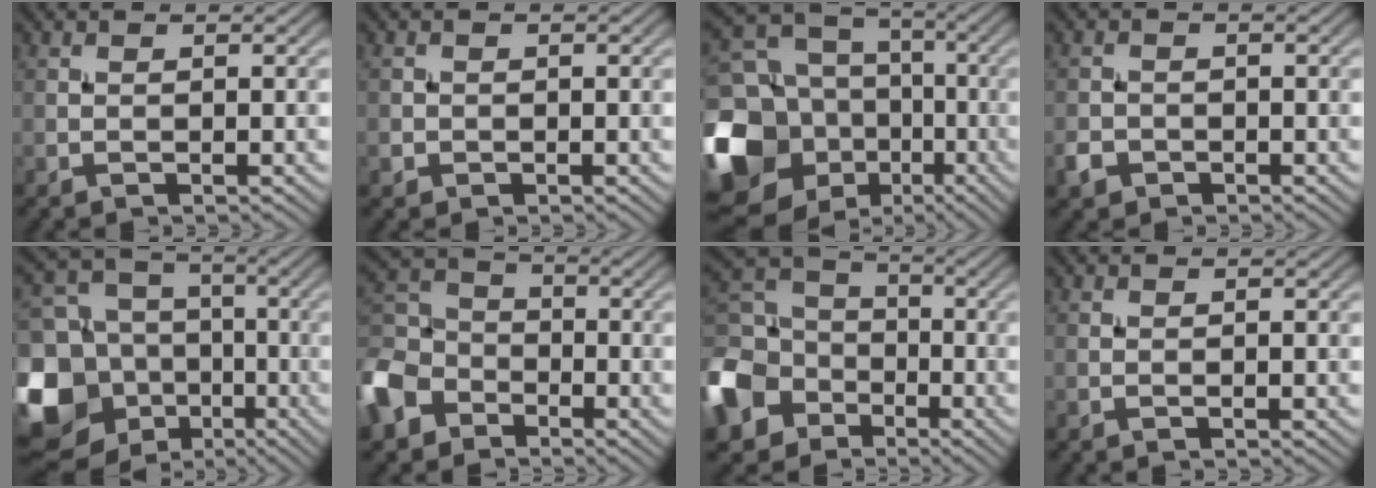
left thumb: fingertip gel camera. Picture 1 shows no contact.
{"total": 1.5, "force": [-0.4, 1.4, 0.2], "torque": [0.003, -0.005, -0.010]}
{"total": 19.5, "force": [-4.6, 16.4, 9.4], "torque": [-0.269, -0.022, -0.080]}
{"total": 2.2, "force": [-1.2, 1.7, 0.7], "torque": [-0.016, -0.003, -0.028]}
{"total": 16.9, "force": [-5.1, 14.0, 7.8], "torque": [-0.260, -0.013, -0.097]}
{"total": 10.5, "force": [-5.3, 7.8, 4.8], "torque": [-0.149, -0.016, -0.128]}
{"total": 14.5, "force": [-5.5, 11.6, 6.8], "torque": [-0.220, -0.034, -0.121]}
{"total": 0.0}